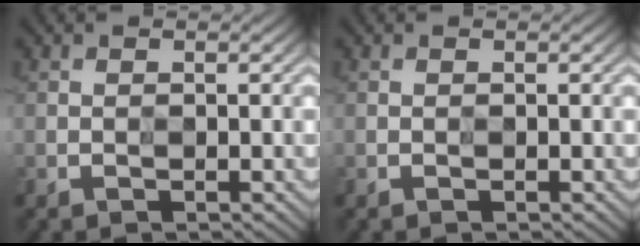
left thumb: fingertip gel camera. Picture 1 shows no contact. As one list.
[{"total": 0.0}]